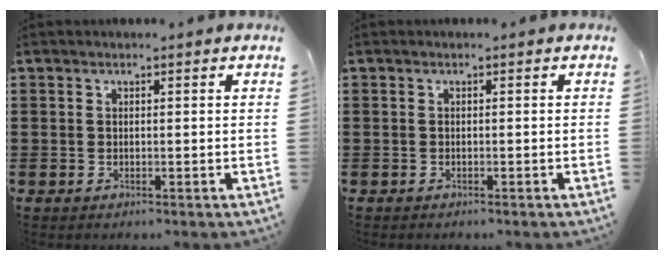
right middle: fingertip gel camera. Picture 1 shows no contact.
{"total": 0.0}